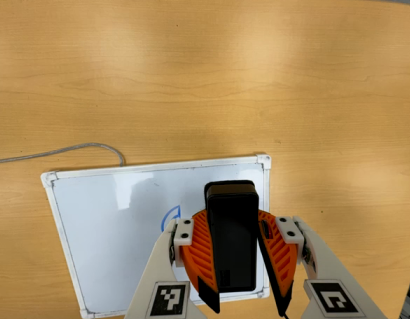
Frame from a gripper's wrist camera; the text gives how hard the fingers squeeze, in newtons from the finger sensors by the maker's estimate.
{"total": 10.6, "left": 10.1, "right": 11.1}